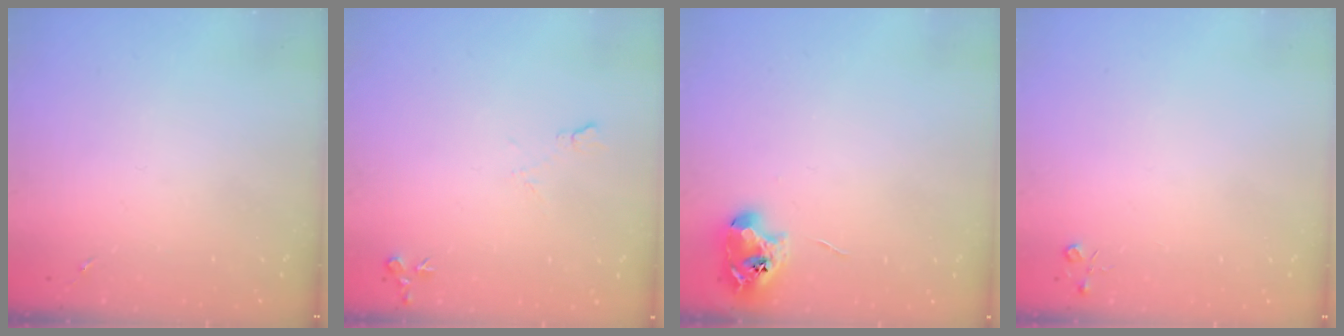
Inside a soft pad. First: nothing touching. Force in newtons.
{"total": 6.9, "press": 6.8, "slide": 1.0}
{"total": 8.7, "press": 8.6, "slide": 0.8}
{"total": 3.0, "press": 3.0, "slide": 0.4}